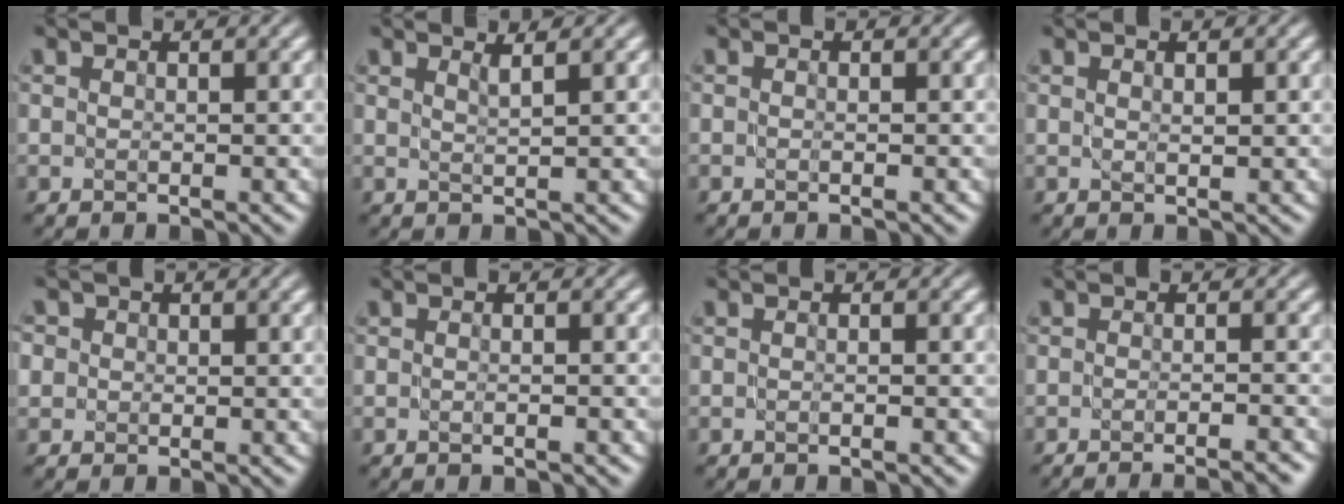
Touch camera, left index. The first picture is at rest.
{"total": 1.3, "force": [0.8, 0.4, 1.0], "torque": [-0.005, 0.002, 0.010]}
{"total": 0.8, "force": [-0.2, 0.3, 0.7], "torque": [-0.004, -0.004, -0.008]}
{"total": 0.9, "force": [0.4, 0.3, 0.8], "torque": [-0.015, -0.002, 0.007]}
{"total": 3.1, "force": [1.2, 2.6, 1.2], "torque": [-0.013, 0.018, 0.000]}
{"total": 1.6, "force": [-0.1, 0.8, 1.4], "torque": [0.006, -0.008, -0.017]}
{"total": 1.1, "force": [-0.3, 0.5, 1.0], "torque": [0.000, -0.004, -0.014]}
{"total": 5.4, "force": [-4.2, 1.3, 3.1], "torque": [-0.024, 0.002, -0.044]}